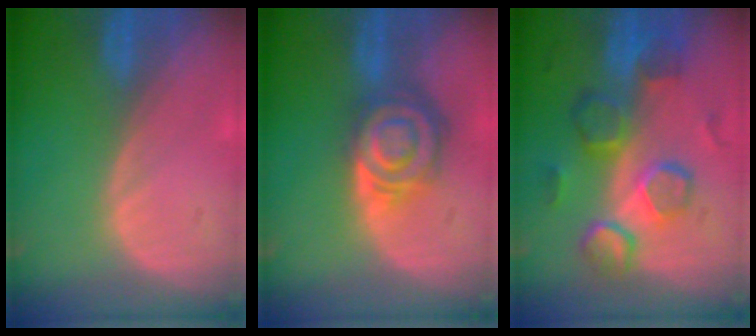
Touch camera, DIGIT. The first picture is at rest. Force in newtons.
{"total": 8.1, "press": 7.1, "slide": 3.9}
{"total": 10.3, "press": 9.1, "slide": 4.9}